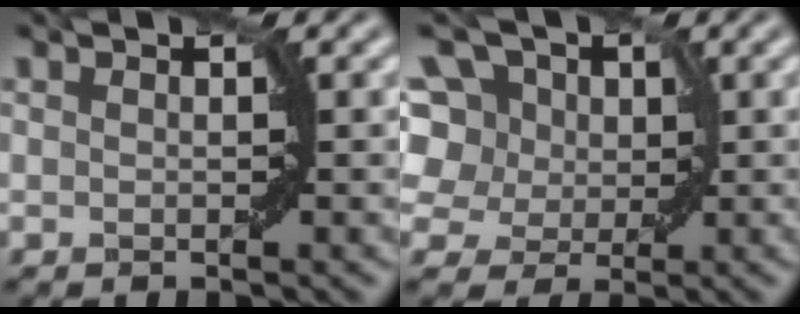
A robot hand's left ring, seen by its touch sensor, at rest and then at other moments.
{"total": 9.5, "force": [4.3, 6.5, 5.4], "torque": [-0.086, 0.033, 0.041]}